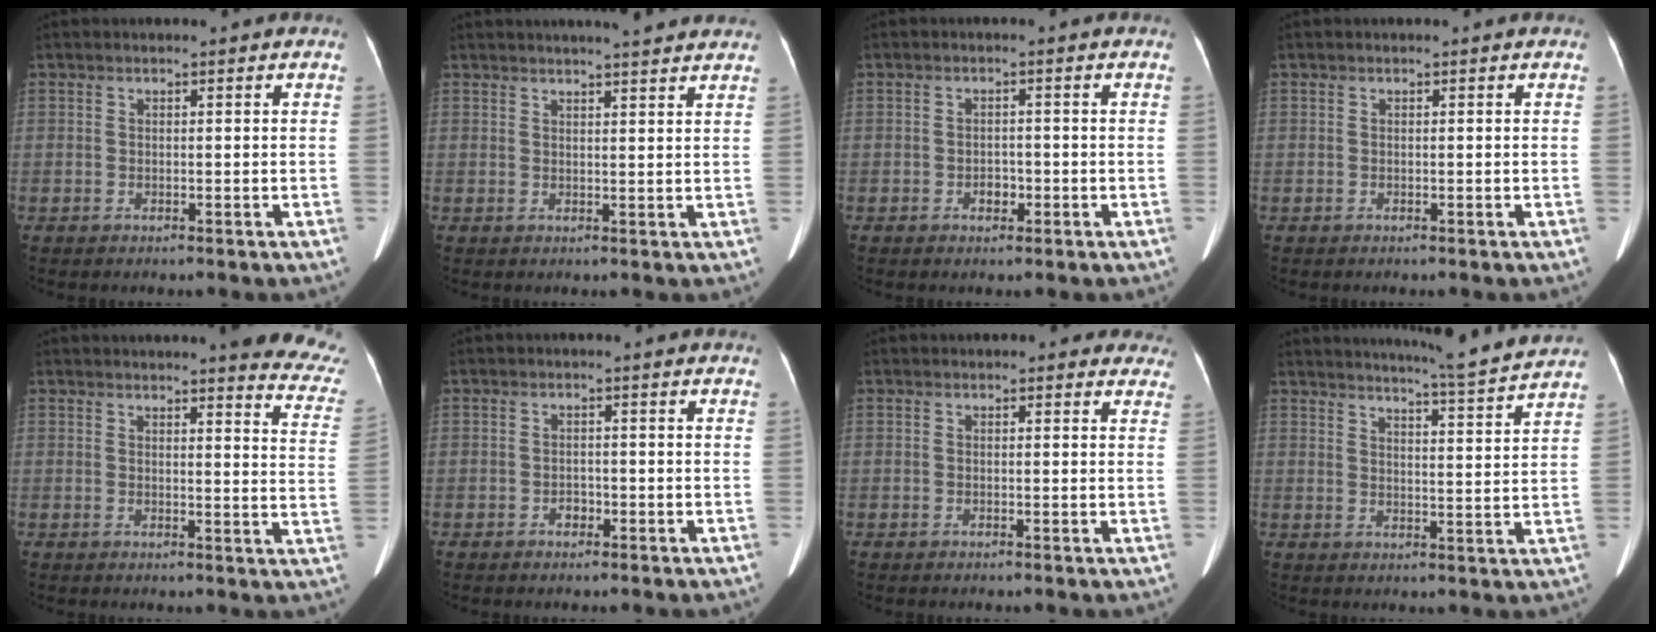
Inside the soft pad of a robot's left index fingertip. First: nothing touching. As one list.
[{"total": 8.9, "force": [7.9, 0.5, 4.1], "torque": [-0.055, 0.020, 0.087]}, {"total": 2.5, "force": [-2.1, 1.2, 0.6], "torque": [-0.007, 0.005, -0.027]}, {"total": 0.0}, {"total": 12.5, "force": [11.5, 1.2, 4.6], "torque": [-0.026, -0.065, 0.095]}, {"total": 2.2, "force": [-2.0, 0.9, 0.2], "torque": [-0.002, 0.005, -0.028]}, {"total": 3.3, "force": [2.6, 1.7, 1.0], "torque": [0.010, 0.002, 0.011]}, {"total": 9.1, "force": [8.5, -1.6, 2.9], "torque": [-0.057, -0.018, 0.113]}]